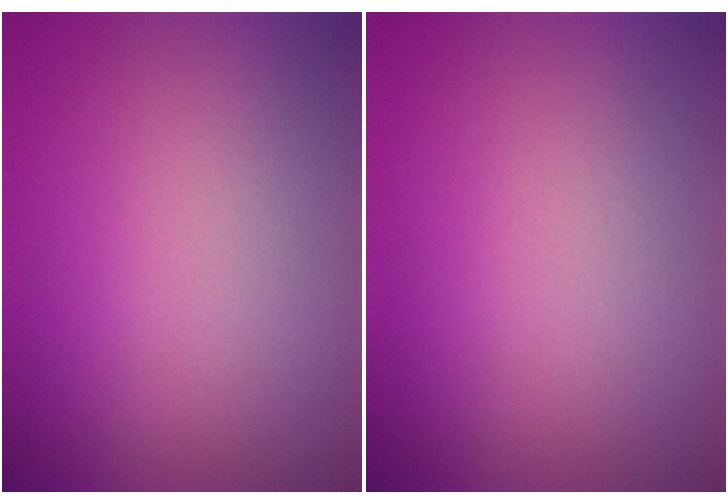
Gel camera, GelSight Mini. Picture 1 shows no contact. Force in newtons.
{"total": 0.0}